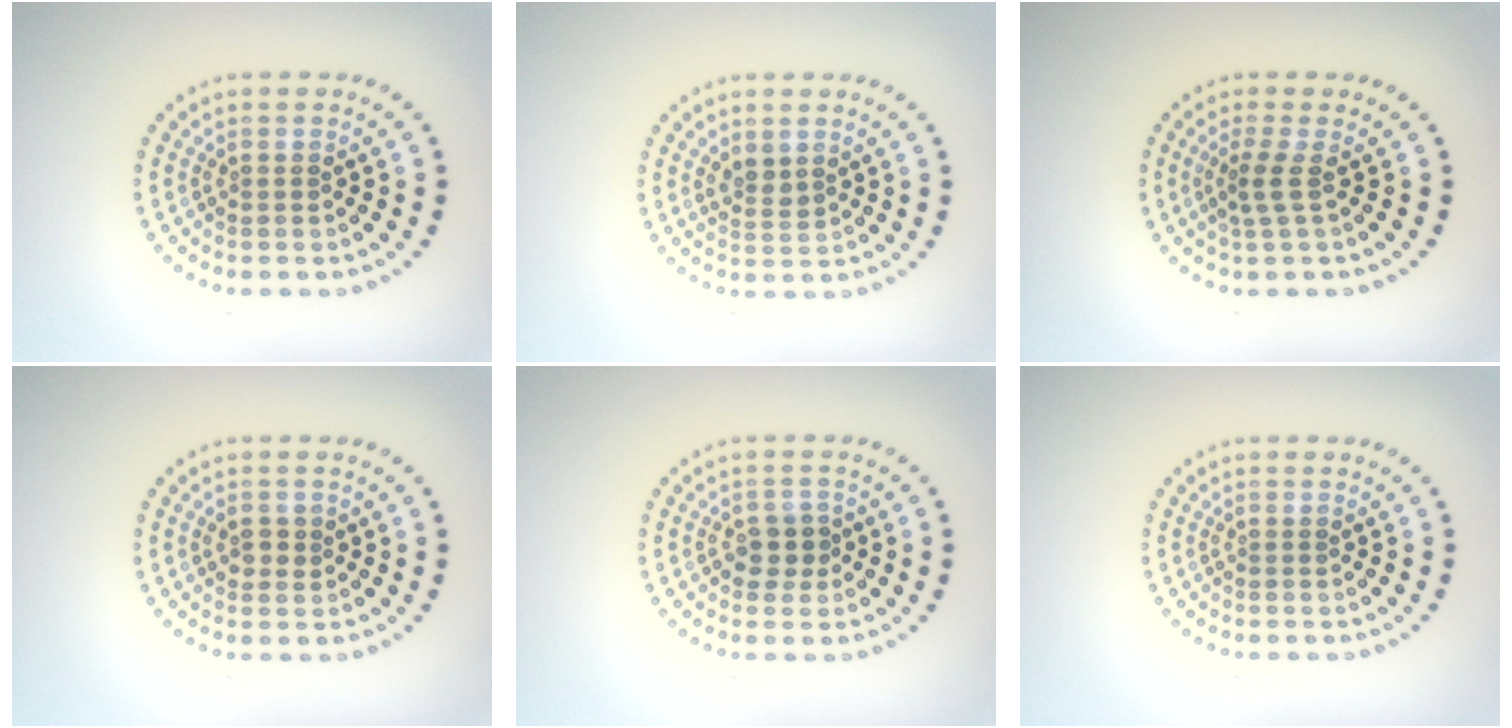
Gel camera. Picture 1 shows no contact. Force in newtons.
{"total": 1.5, "press": 1.3, "slide": 0.7}
{"total": 1.9, "press": 1.2, "slide": 1.5}
{"total": 1.3, "press": 1.3, "slide": 0.2}
{"total": 1.8, "press": 1.7, "slide": 0.6}
{"total": 0.0}